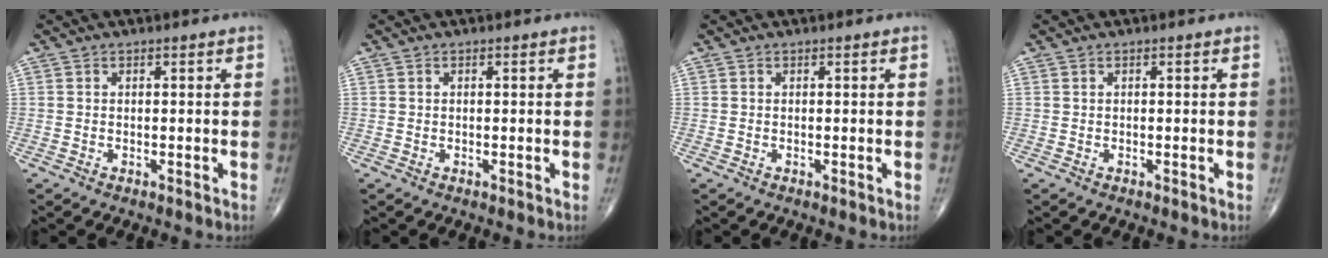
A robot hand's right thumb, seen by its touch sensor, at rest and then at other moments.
{"total": 0.0}
{"total": 0.0}
{"total": 0.0}